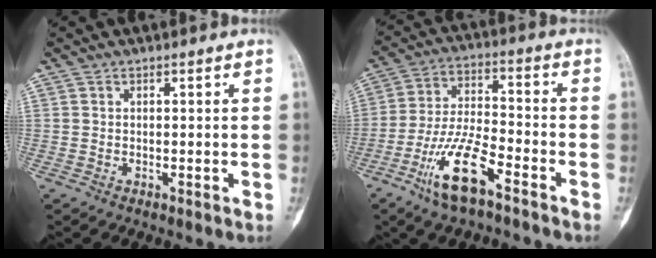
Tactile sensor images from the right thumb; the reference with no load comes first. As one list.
[{"total": 12.4, "force": [-7.2, 3.6, 9.5], "torque": [-0.197, 0.040, -0.135]}]